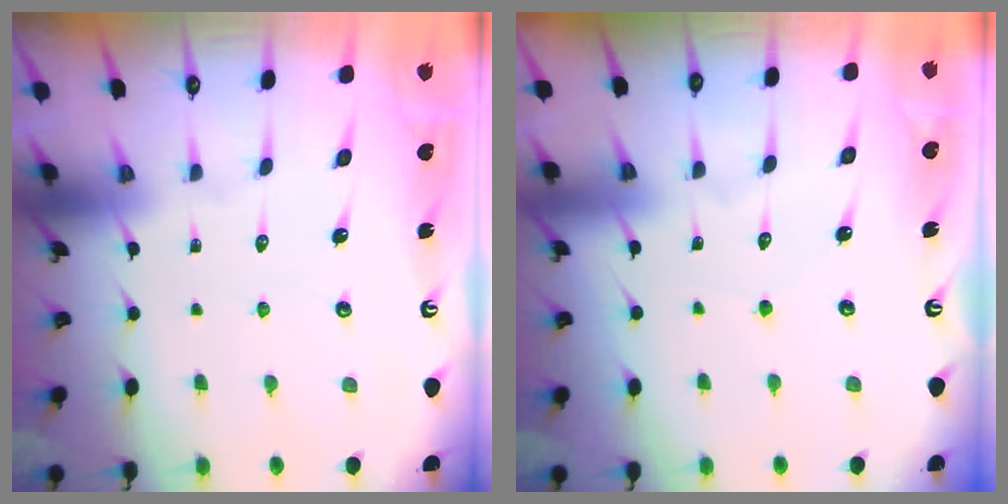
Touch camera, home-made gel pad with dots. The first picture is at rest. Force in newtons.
{"total": 2.6, "press": 2.6, "slide": 0.2}